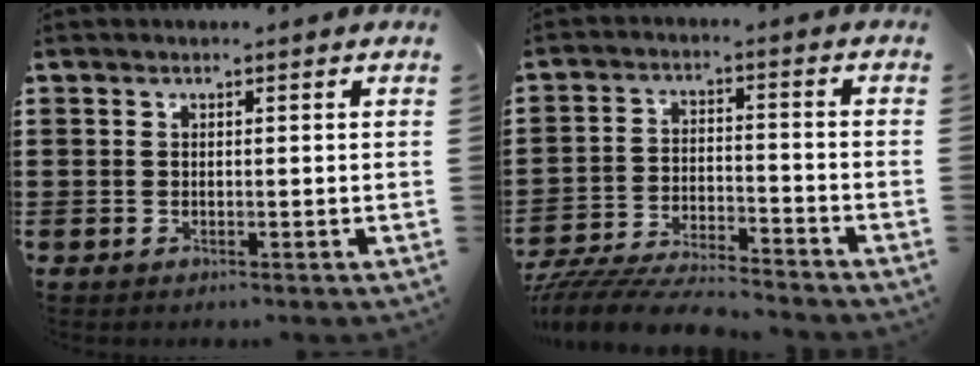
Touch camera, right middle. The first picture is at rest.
{"total": 7.0, "force": [-6.7, 0.6, 1.8], "torque": [-0.043, 0.004, -0.133]}